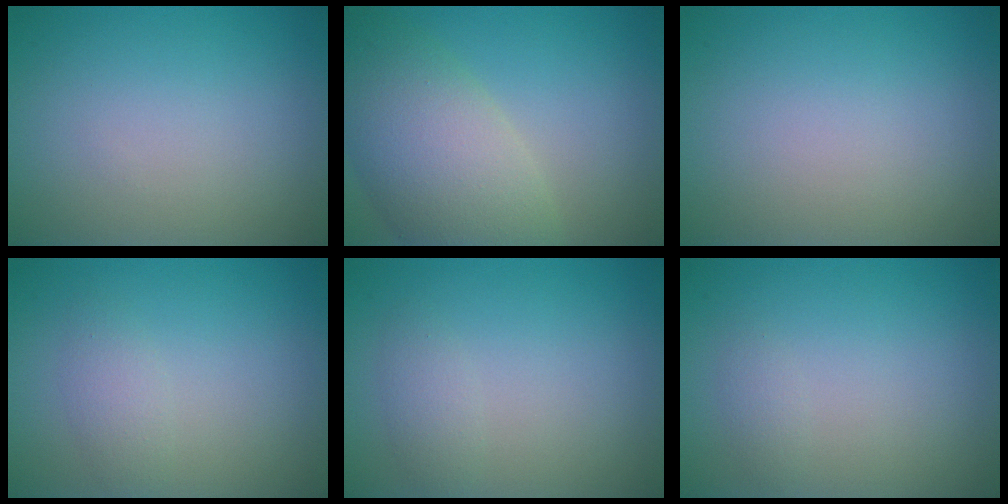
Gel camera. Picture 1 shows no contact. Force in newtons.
{"total": 8.2, "press": 8.2, "slide": 0.5}
{"total": 0.0}
{"total": 1.6, "press": 1.6, "slide": 0.1}
{"total": 1.3, "press": 1.3, "slide": 0.1}
{"total": 0.7, "press": 0.7, "slide": 0.1}